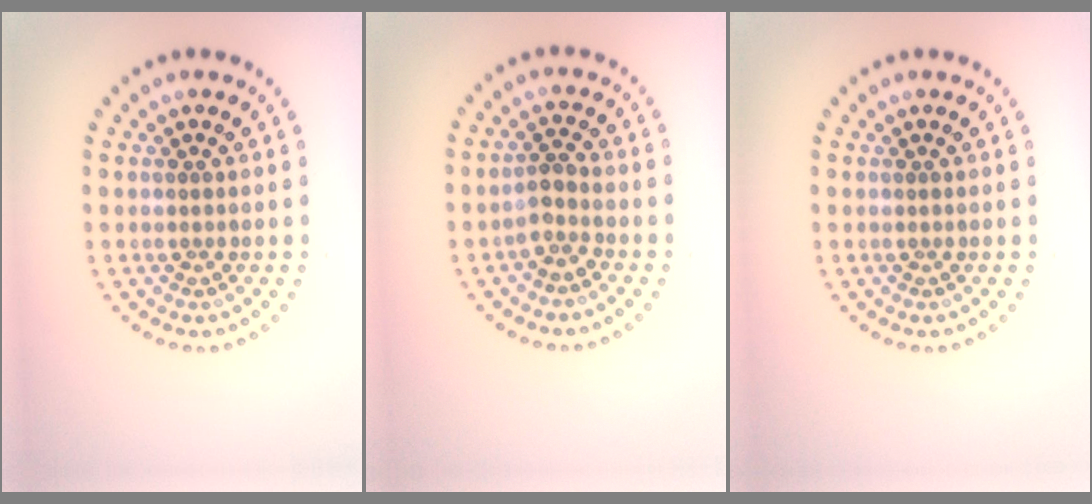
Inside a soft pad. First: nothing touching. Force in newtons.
{"total": 1.8, "press": 1.5, "slide": 1.1}
{"total": 0.0}